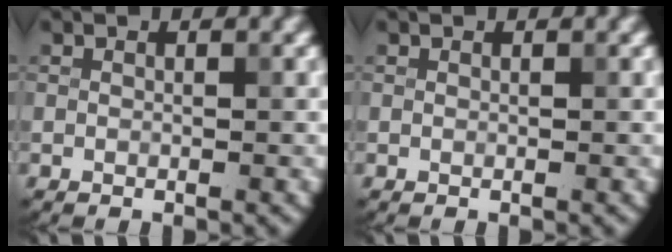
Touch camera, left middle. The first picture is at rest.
{"total": 0.0}